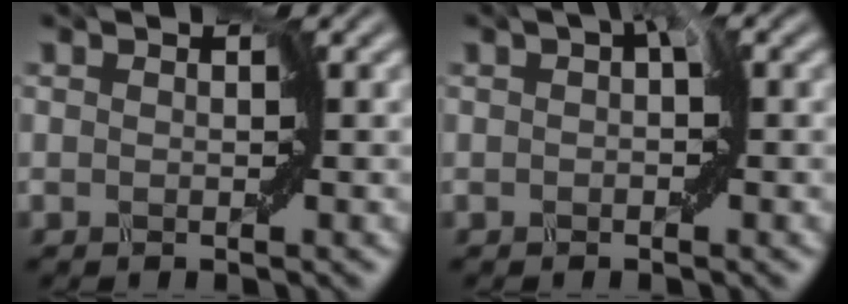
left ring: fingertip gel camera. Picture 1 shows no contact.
{"total": 1.9, "force": [-0.1, 1.1, 1.6], "torque": [-0.023, 0.000, -0.002]}